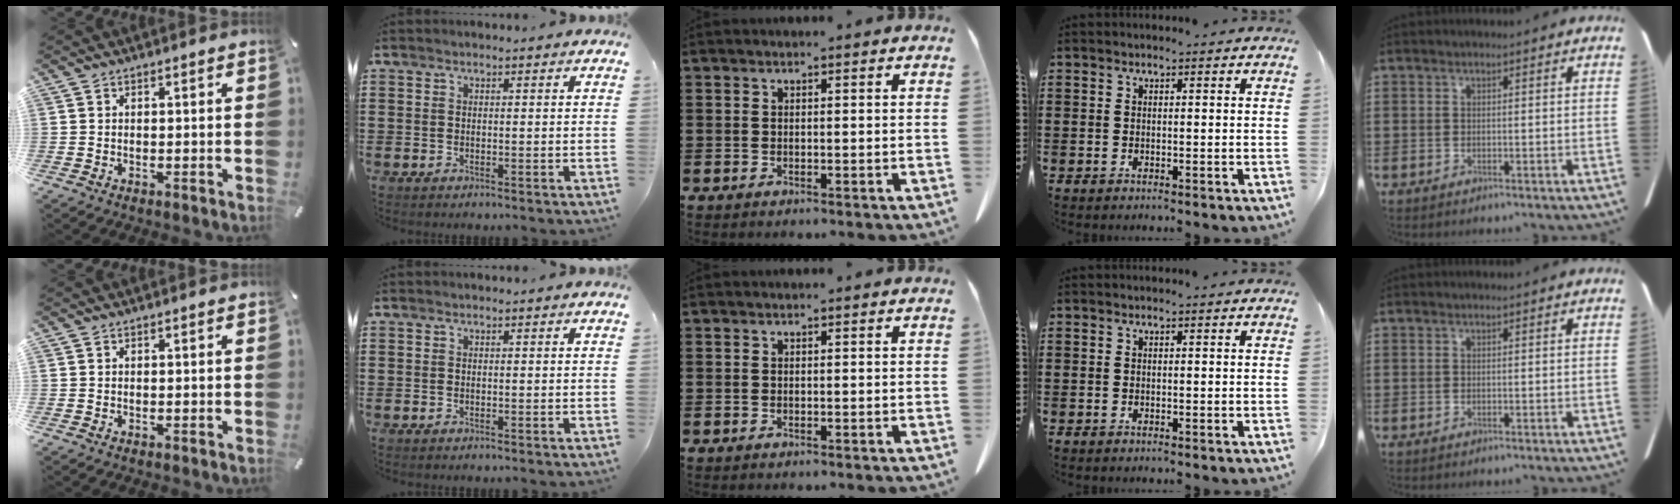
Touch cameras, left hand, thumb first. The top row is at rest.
{}